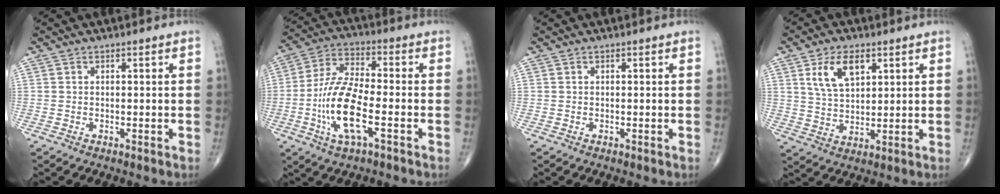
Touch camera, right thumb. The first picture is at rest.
{"total": 13.8, "force": [-4.0, 4.6, 12.3], "torque": [-0.254, 0.019, -0.079]}
{"total": 0.0}
{"total": 8.5, "force": [3.7, 4.5, 6.2], "torque": [-0.099, -0.014, 0.074]}